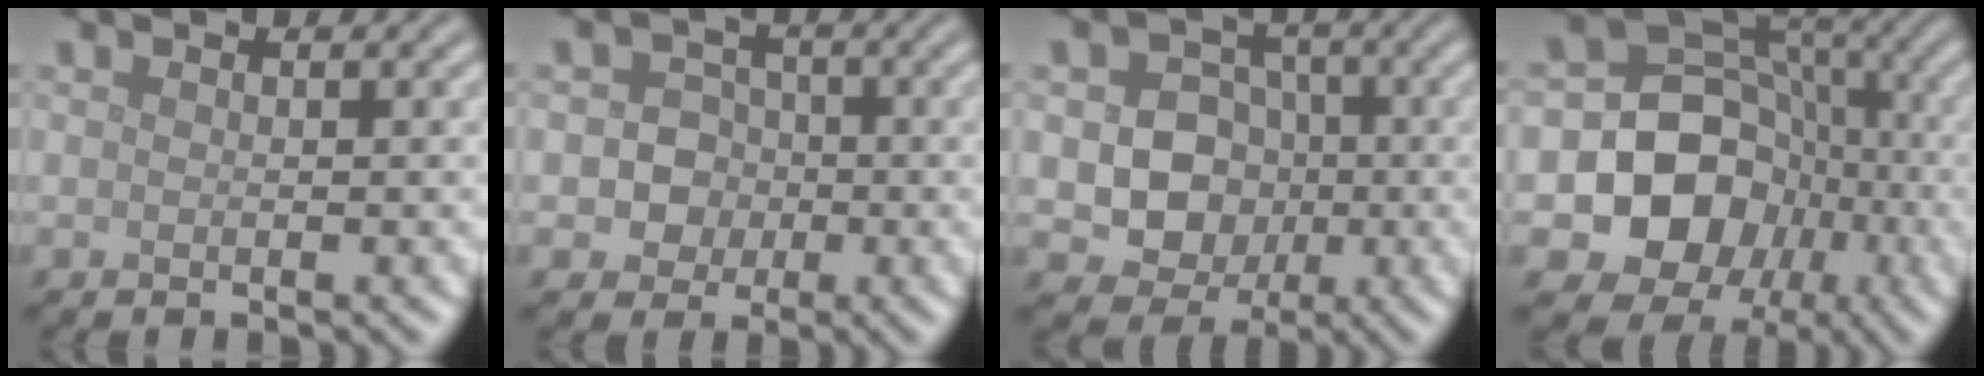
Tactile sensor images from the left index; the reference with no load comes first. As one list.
[{"total": 3.9, "force": [-0.4, 3.6, 1.3], "torque": [0.001, 0.008, -0.024]}, {"total": 6.2, "force": [-0.5, 5.5, 2.7], "torque": [-0.019, 0.002, -0.021]}, {"total": 12.4, "force": [-2.9, 10.9, 5.1], "torque": [-0.073, -0.007, -0.081]}]